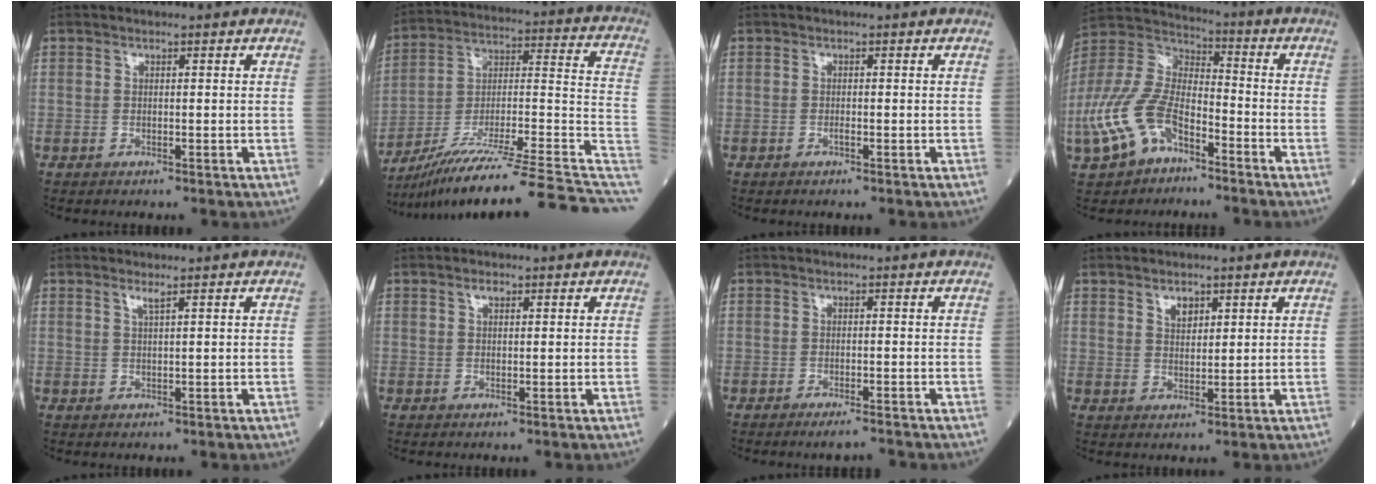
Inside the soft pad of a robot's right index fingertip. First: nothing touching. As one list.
[{"total": 27.9, "force": [-21.9, 0.4, 17.4], "torque": [-0.196, 0.002, -0.342]}, {"total": 0.5, "force": [-0.4, 0.1, 0.4], "torque": [-0.009, 0.001, -0.007]}, {"total": 14.0, "force": [-7.0, 7.0, 9.9], "torque": [-0.238, 0.006, -0.136]}, {"total": 1.1, "force": [0.8, -0.3, 0.8], "torque": [-0.022, -0.005, 0.016]}, {"total": 1.0, "force": [0.6, 0.4, 0.7], "torque": [-0.014, 0.002, 0.010]}, {"total": 2.4, "force": [-2.1, 0.0, 1.1], "torque": [-0.017, -0.004, -0.033]}, {"total": 2.6, "force": [1.6, 1.5, 1.4], "torque": [-0.024, 0.000, 0.031]}]